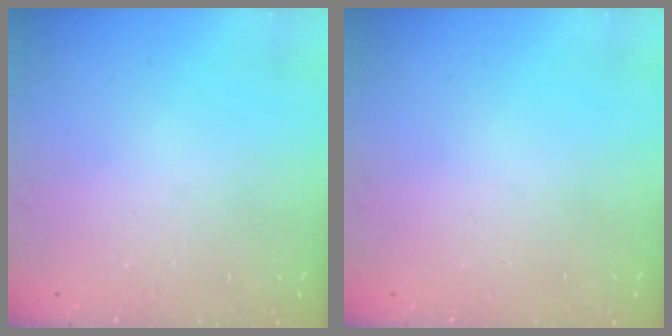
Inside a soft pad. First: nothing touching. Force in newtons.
{"total": 0.0}